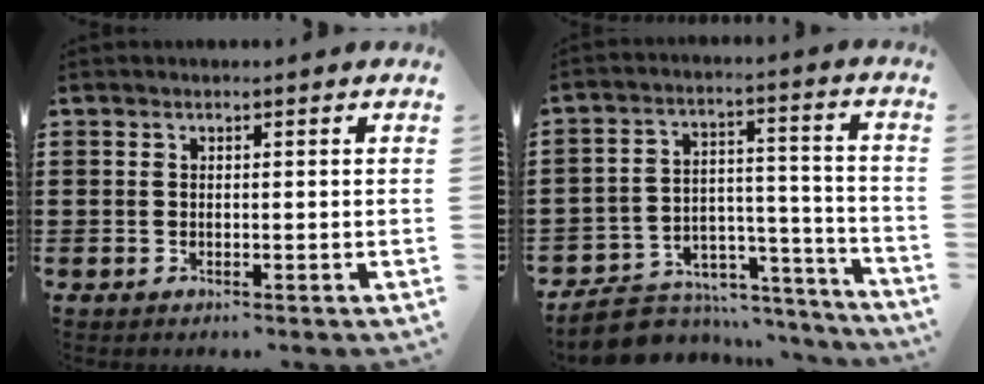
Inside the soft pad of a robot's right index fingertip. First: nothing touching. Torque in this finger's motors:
{"motor_torque": [-2.14, 0.00, -1.05, -0.21]}